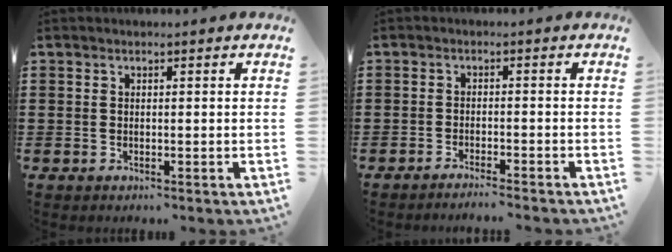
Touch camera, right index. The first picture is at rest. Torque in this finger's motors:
{"motor_torque": [0.41, 1.53, -0.39, -0.08]}